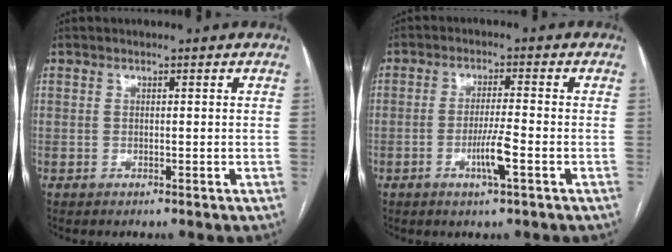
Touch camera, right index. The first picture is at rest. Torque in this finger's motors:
{"motor_torque": [1.43, -0.15, 0.59, 0.18]}